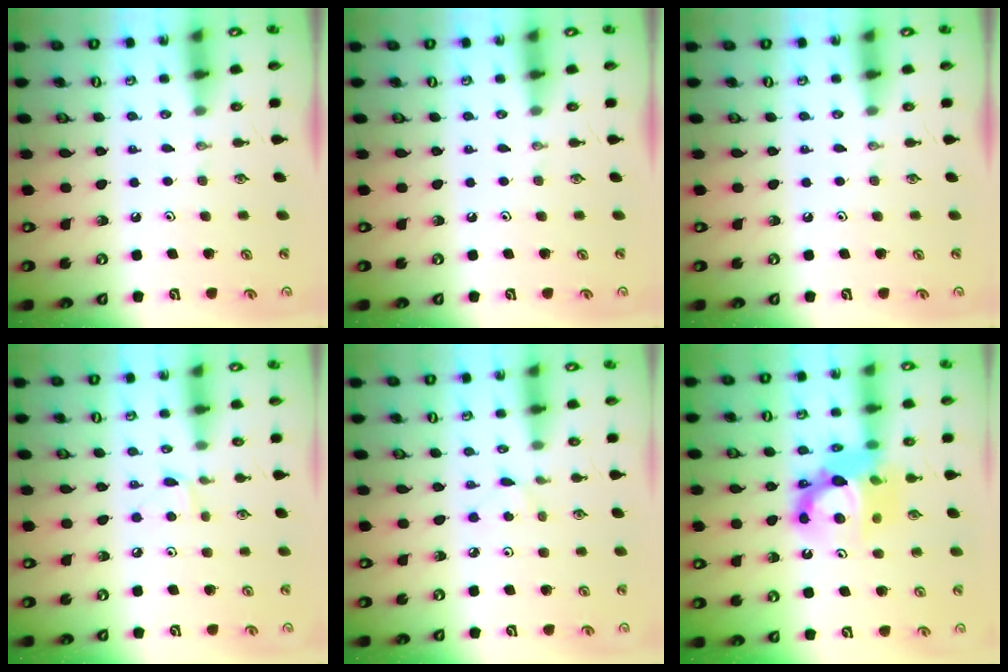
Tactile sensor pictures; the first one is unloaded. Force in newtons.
{"total": 0.0}
{"total": 0.0}
{"total": 4.4, "press": 4.3, "slide": 0.5}
{"total": 2.6, "press": 2.6, "slide": 0.2}
{"total": 13.3, "press": 13.2, "slide": 1.6}